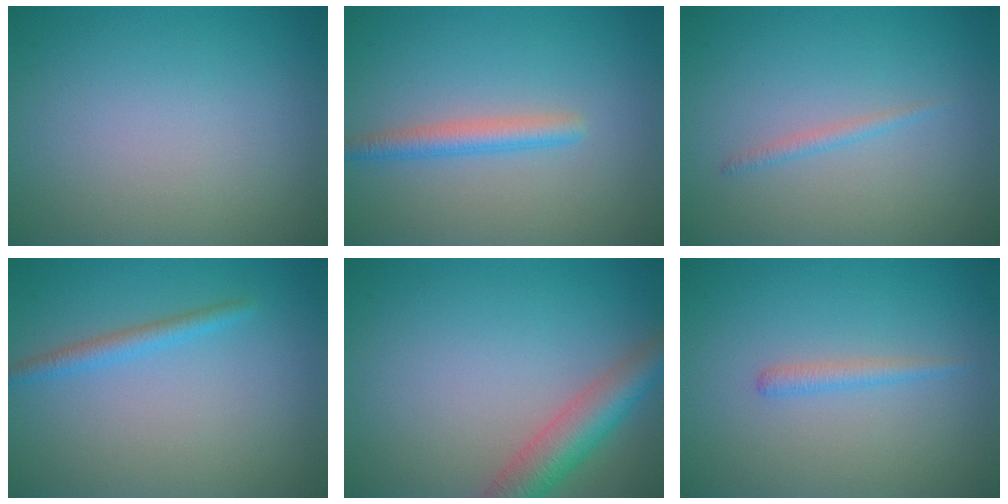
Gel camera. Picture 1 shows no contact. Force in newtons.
{"total": 2.3, "press": 2.3, "slide": 0.1}
{"total": 0.9, "press": 0.9, "slide": 0.1}
{"total": 1.7, "press": 1.7, "slide": 0.1}
{"total": 4.8, "press": 4.7, "slide": 0.3}
{"total": 1.2, "press": 1.2, "slide": 0.0}